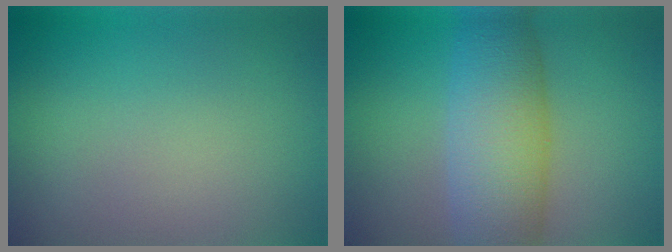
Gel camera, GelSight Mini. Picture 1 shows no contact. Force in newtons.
{"total": 7.8, "press": 7.8, "slide": 0.1}